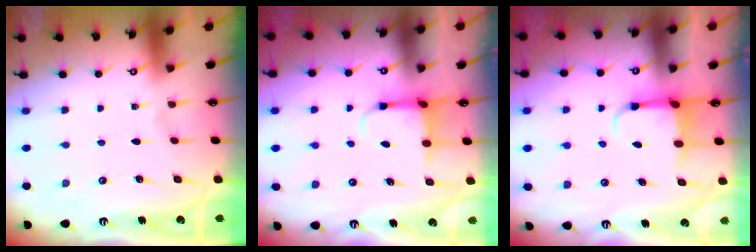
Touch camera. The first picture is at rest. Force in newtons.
{"total": 3.9, "press": 3.7, "slide": 1.2}
{"total": 3.9, "press": 3.7, "slide": 1.3}